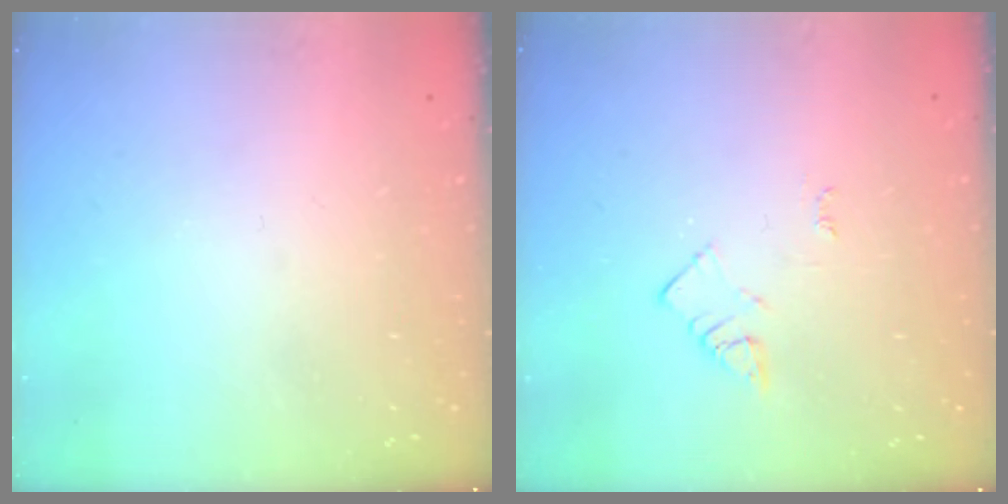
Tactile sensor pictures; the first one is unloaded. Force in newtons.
{"total": 3.1, "press": 3.1, "slide": 0.4}